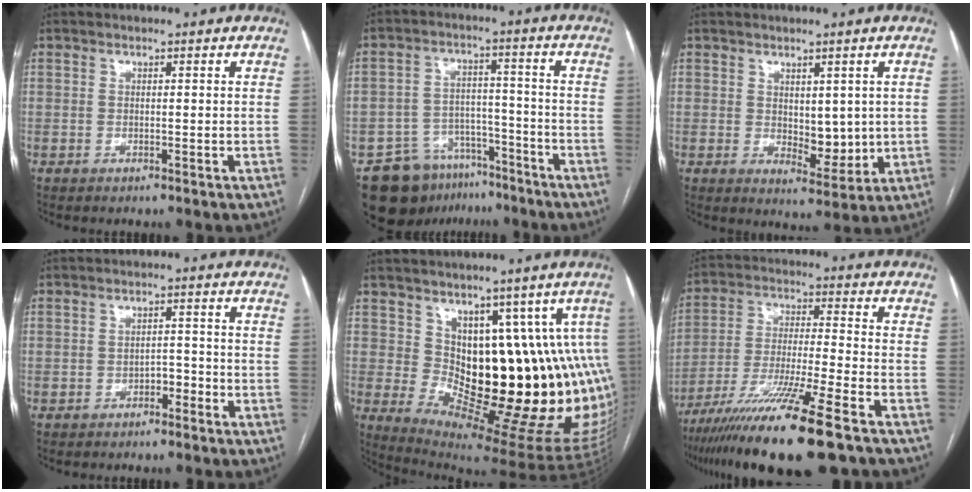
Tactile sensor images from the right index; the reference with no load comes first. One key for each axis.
{"total": 11.4, "fx": -7.9, "fy": 7.4, "fz": 3.5, "tx": -0.050, "ty": 0.031, "tz": -0.121}
{"total": 5.5, "fx": 0.8, "fy": 3.3, "fz": 4.4, "tx": -0.060, "ty": -0.007, "tz": 0.026}
{"total": 2.2, "fx": -1.4, "fy": 1.2, "fz": 1.2, "tx": -0.013, "ty": 0.007, "tz": -0.022}
{"total": 18.3, "fx": 3.2, "fy": 6.5, "fz": 16.8, "tx": -0.173, "ty": -0.002, "tz": 0.061}
{"total": 17.4, "fx": -11.8, "fy": -0.1, "fz": 12.8, "tx": -0.228, "ty": -0.047, "tz": -0.206}